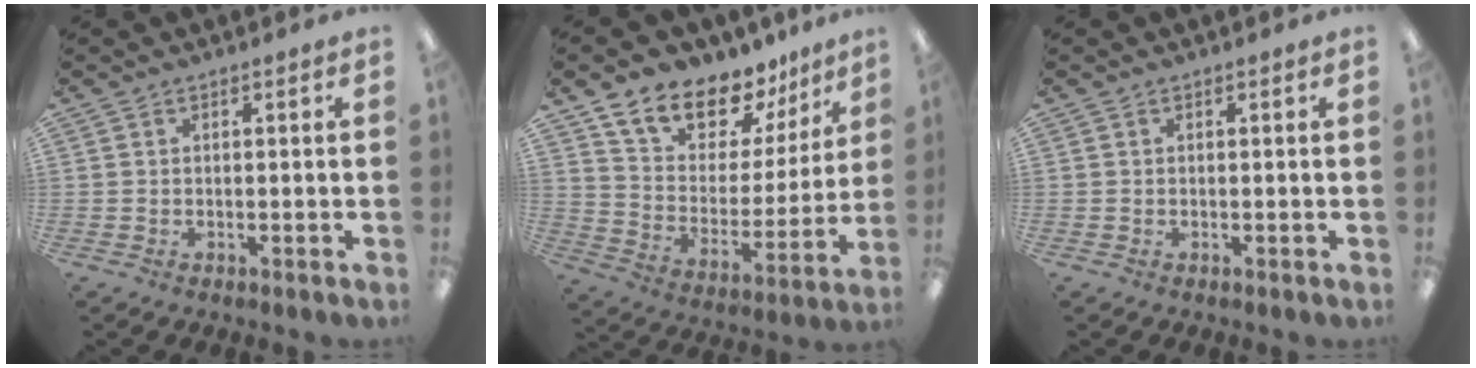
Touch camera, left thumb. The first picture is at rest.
{"total": 14.3, "force": [12.1, 6.8, 3.4], "torque": [-0.068, -0.100, 0.218]}
{"total": 0.0}